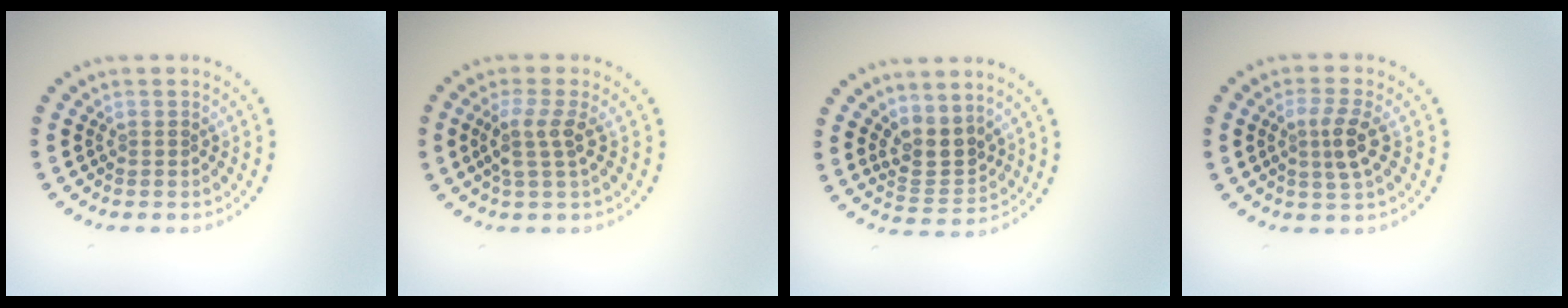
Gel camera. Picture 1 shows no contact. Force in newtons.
{"total": 2.5, "press": 2.0, "slide": 1.6}
{"total": 3.2, "press": 2.8, "slide": 1.6}
{"total": 2.6, "press": 2.4, "slide": 1.0}